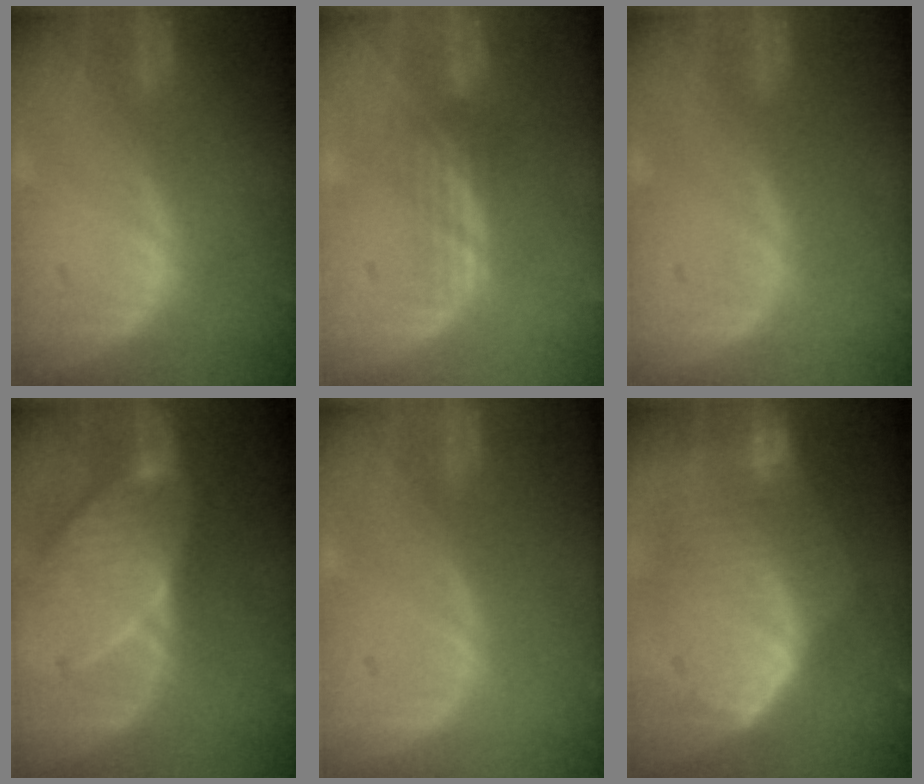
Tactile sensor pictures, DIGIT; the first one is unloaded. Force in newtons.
{"total": 2.8, "press": 2.5, "slide": 1.2}
{"total": 0.0}
{"total": 8.1, "press": 8.0, "slide": 0.9}
{"total": 0.0}
{"total": 10.8, "press": 9.5, "slide": 5.2}